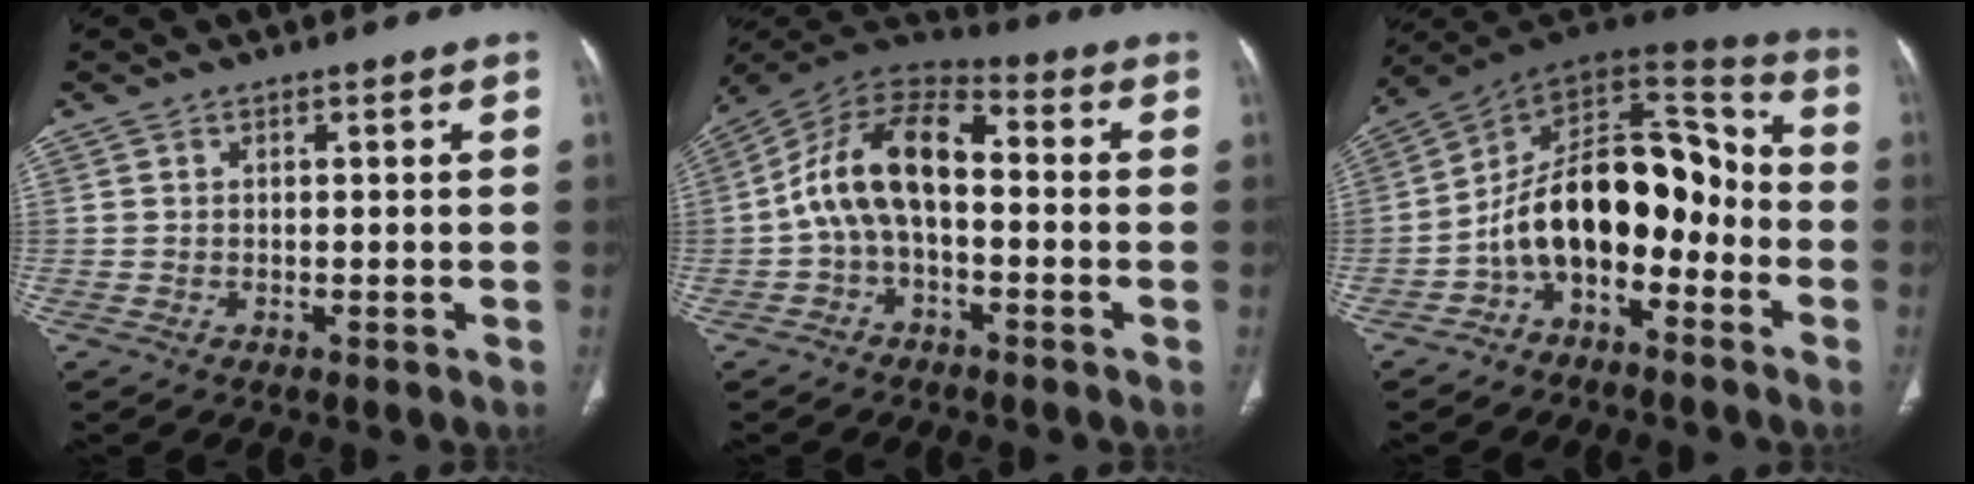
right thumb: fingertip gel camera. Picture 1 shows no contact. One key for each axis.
{"total": 13.4, "fx": -0.9, "fy": 7.7, "fz": 10.9, "tx": -0.190, "ty": 0.047, "tz": -0.030}
{"total": 16.4, "fx": -5.9, "fy": 10.3, "fz": 11.3, "tx": -0.138, "ty": 0.109, "tz": -0.109}